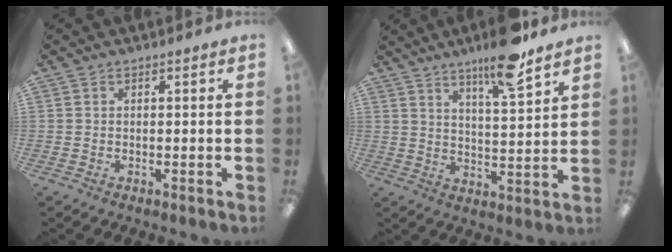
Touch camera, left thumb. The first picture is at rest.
{"total": 11.1, "force": [8.6, 1.6, 6.9], "torque": [-0.107, -0.055, 0.142]}